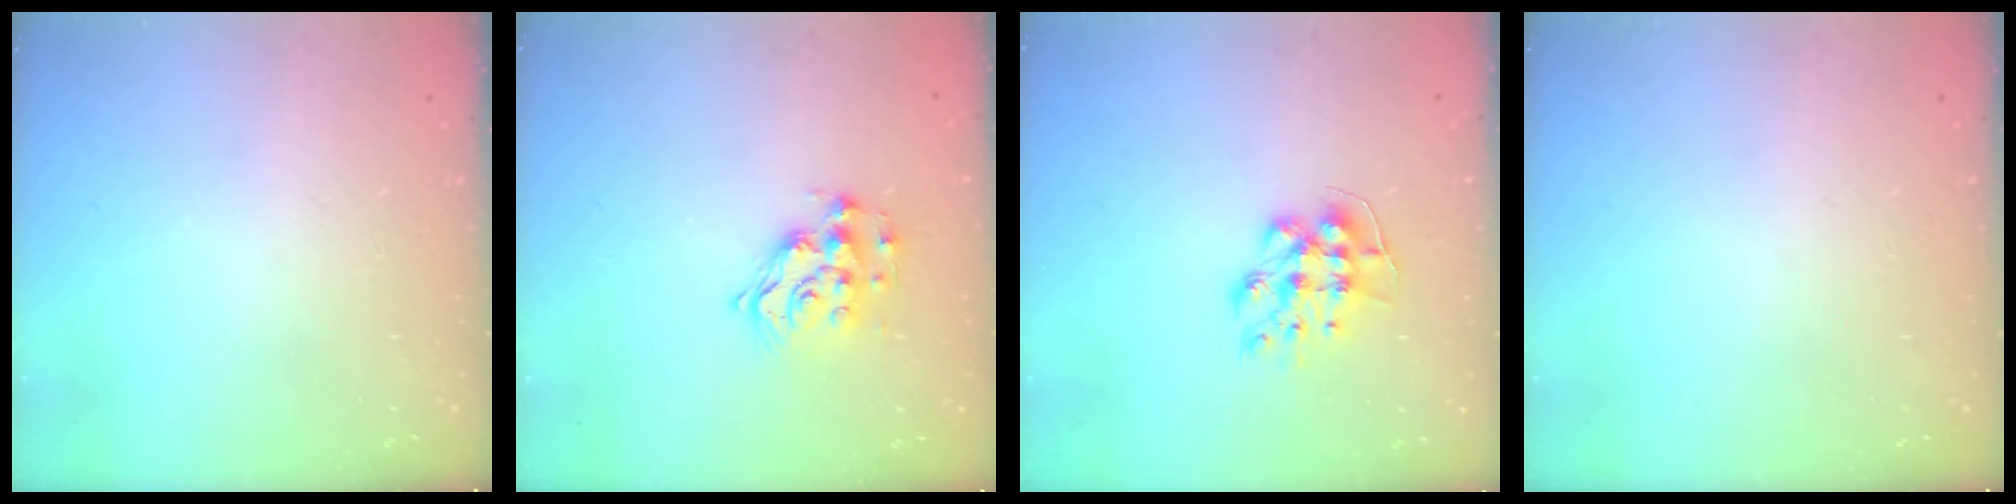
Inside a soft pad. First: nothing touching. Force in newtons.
{"total": 12.3, "press": 12.3, "slide": 0.9}
{"total": 9.6, "press": 9.5, "slide": 0.8}
{"total": 0.0}